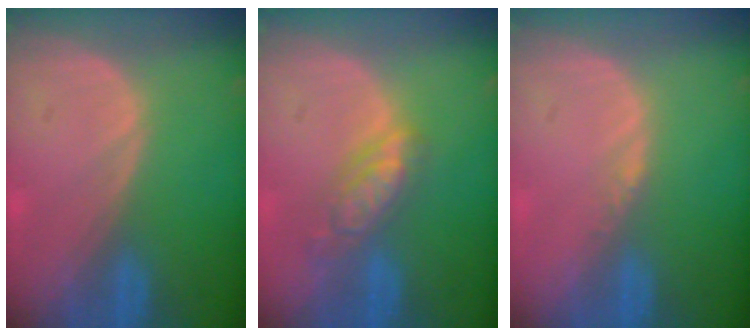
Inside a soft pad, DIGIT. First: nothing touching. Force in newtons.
{"total": 5.5, "press": 5.0, "slide": 2.4}
{"total": 0.8, "press": 0.6, "slide": 0.4}